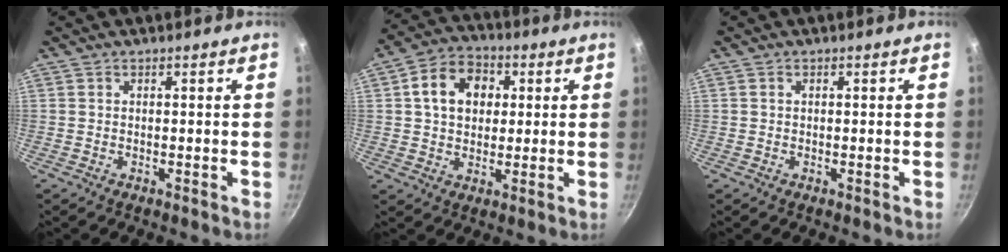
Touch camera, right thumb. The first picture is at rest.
{"total": 10.9, "force": [2.5, 8.3, 6.6], "torque": [-0.086, 0.014, 0.030]}
{"total": 0.0}